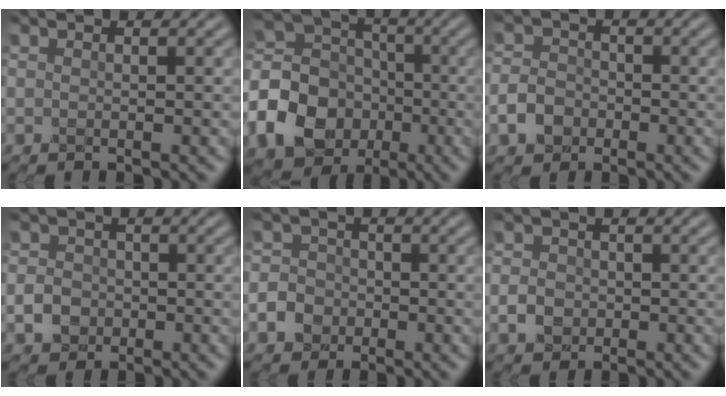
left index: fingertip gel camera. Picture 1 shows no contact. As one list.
[{"total": 13.4, "force": [-4.5, 11.2, 5.9], "torque": [-0.150, -0.023, -0.106]}, {"total": 3.0, "force": [-1.5, 2.2, 1.3], "torque": [-0.028, 0.003, -0.034]}, {"total": 2.5, "force": [-0.8, 2.1, 1.0], "torque": [-0.018, 0.002, -0.021]}, {"total": 3.3, "force": [-1.3, 2.9, 0.9], "torque": [0.001, -0.001, -0.039]}, {"total": 2.0, "force": [-0.6, 1.7, 0.8], "torque": [-0.015, -0.001, -0.017]}]